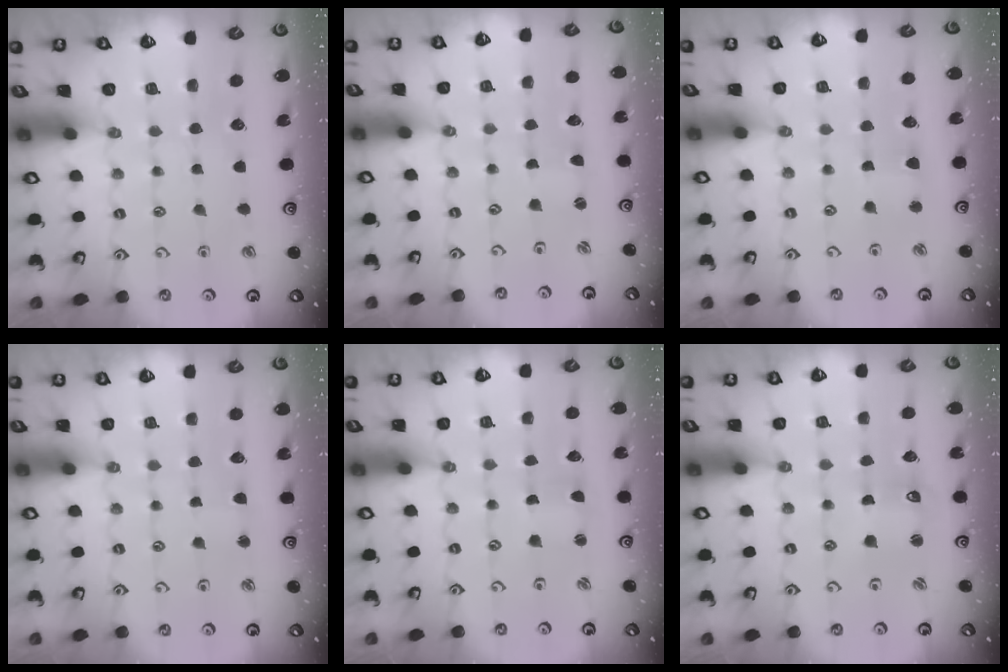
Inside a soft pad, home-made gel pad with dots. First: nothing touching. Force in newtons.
{"total": 0.0}
{"total": 2.2, "press": 2.2, "slide": 0.2}
{"total": 1.6, "press": 1.5, "slide": 0.2}
{"total": 1.5, "press": 1.5, "slide": 0.0}
{"total": 3.2, "press": 3.2, "slide": 0.4}